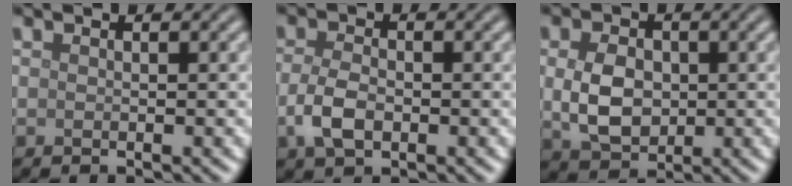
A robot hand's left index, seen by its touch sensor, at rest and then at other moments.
{"total": 3.3, "force": [-0.9, 1.9, 2.5], "torque": [-0.054, -0.004, -0.019]}
{"total": 4.7, "force": [0.0, 3.4, 3.2], "torque": [-0.070, -0.003, 0.002]}